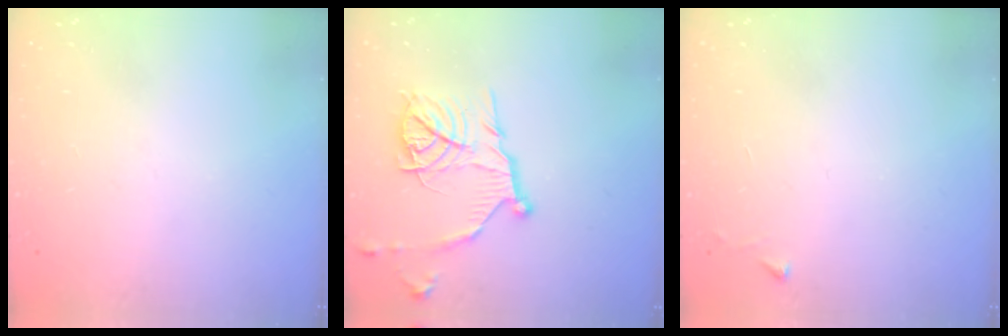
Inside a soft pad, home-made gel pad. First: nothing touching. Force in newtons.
{"total": 14.6, "press": 14.5, "slide": 1.3}
{"total": 2.3, "press": 2.3, "slide": 0.4}